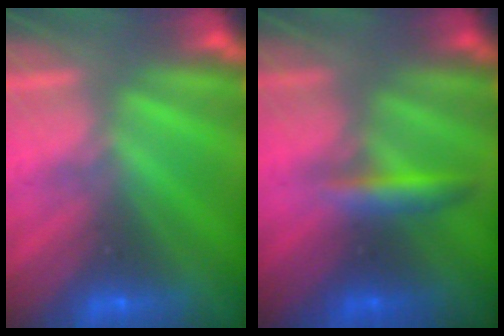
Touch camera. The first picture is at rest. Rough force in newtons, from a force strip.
{"total": 2.9}